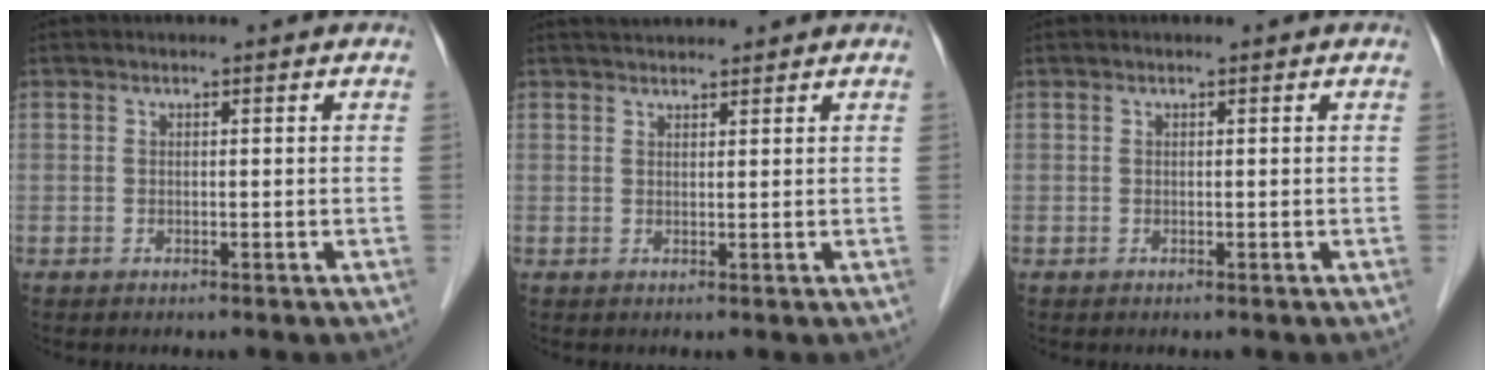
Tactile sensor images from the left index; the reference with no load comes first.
{"total": 3.6, "force": [3.4, 0.6, 1.1], "torque": [-0.015, 0.032, 0.057]}
{"total": 0.0}